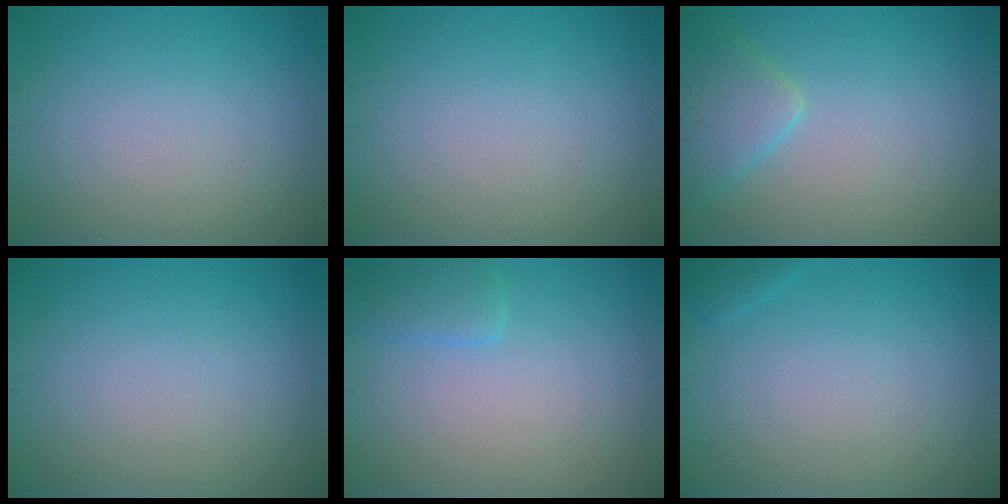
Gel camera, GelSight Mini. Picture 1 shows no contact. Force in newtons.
{"total": 0.0}
{"total": 3.3, "press": 3.3, "slide": 0.3}
{"total": 0.0}
{"total": 1.7, "press": 1.7, "slide": 0.2}
{"total": 0.9, "press": 0.9, "slide": 0.1}